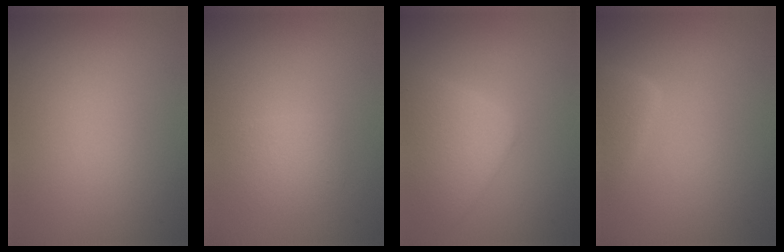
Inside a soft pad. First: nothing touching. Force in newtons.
{"total": 2.9, "press": 2.9, "slide": 0.2}
{"total": 4.2, "press": 4.2, "slide": 0.0}
{"total": 3.3, "press": 3.3, "slide": 0.2}